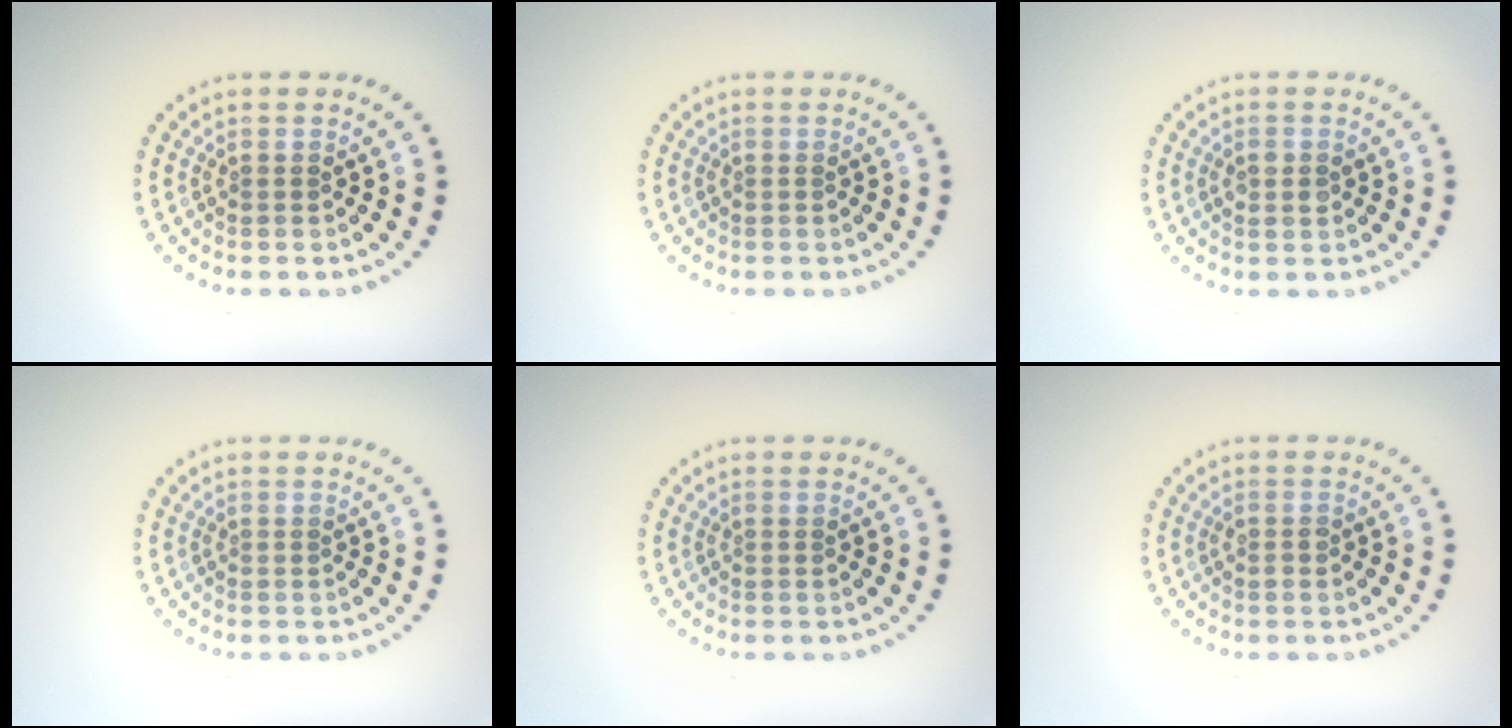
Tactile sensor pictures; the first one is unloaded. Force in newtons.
{"total": 0.0}
{"total": 1.3, "press": 1.3, "slide": 0.1}
{"total": 0.0}
{"total": 0.0}
{"total": 0.7, "press": 0.7, "slide": 0.3}